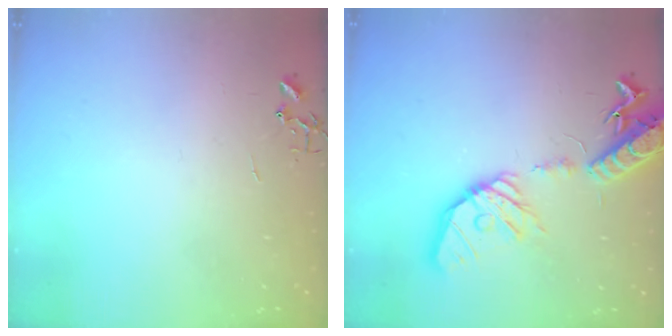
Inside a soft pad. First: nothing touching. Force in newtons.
{"total": 22.7, "press": 22.4, "slide": 3.7}